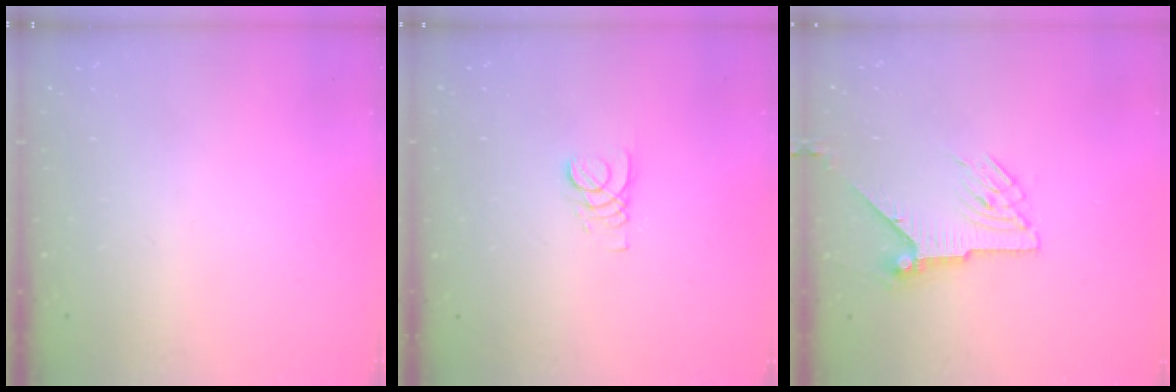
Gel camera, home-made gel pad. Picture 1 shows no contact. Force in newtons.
{"total": 2.7, "press": 2.7, "slide": 0.3}
{"total": 7.7, "press": 7.7, "slide": 0.2}